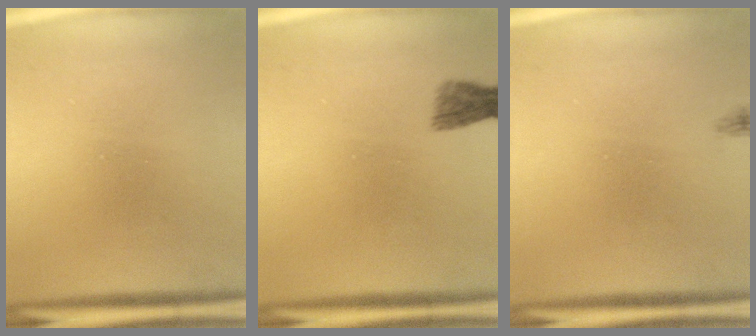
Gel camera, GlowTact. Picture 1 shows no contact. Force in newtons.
{"total": 1.9}
{"total": 0.9}